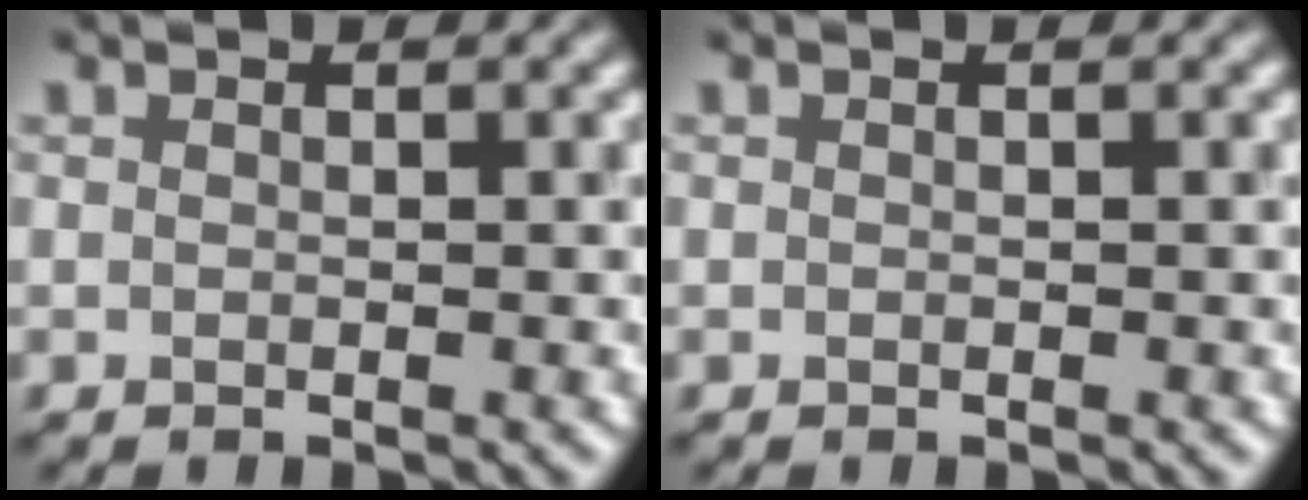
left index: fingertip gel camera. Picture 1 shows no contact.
{"total": 0.0}